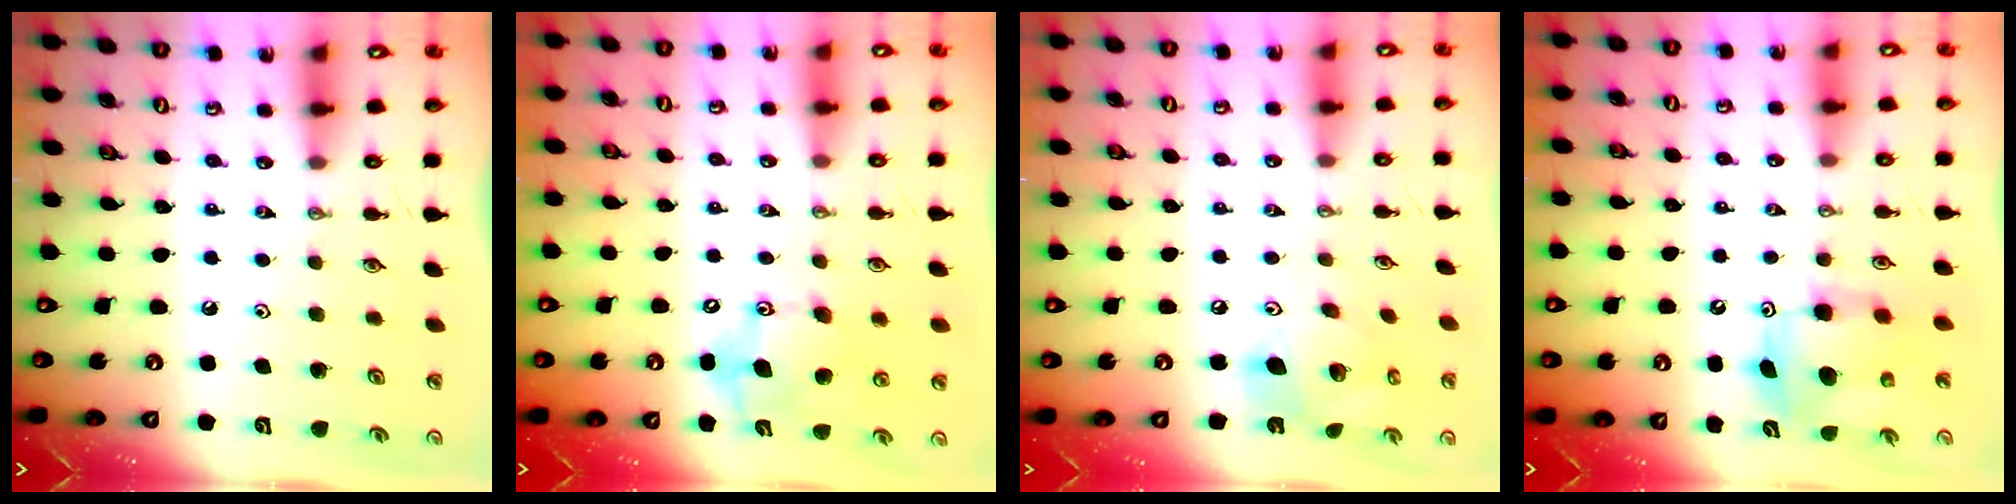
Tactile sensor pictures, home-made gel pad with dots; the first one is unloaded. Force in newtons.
{"total": 11.8, "press": 11.8, "slide": 1.2}
{"total": 14.2, "press": 13.9, "slide": 3.2}
{"total": 7.5, "press": 7.5, "slide": 0.3}